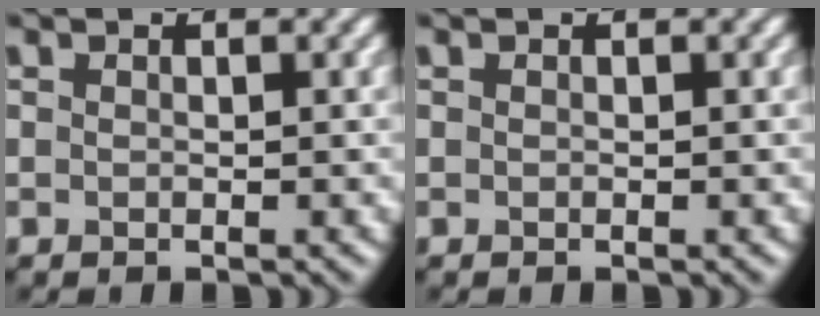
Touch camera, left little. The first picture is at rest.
{"total": 0.0}